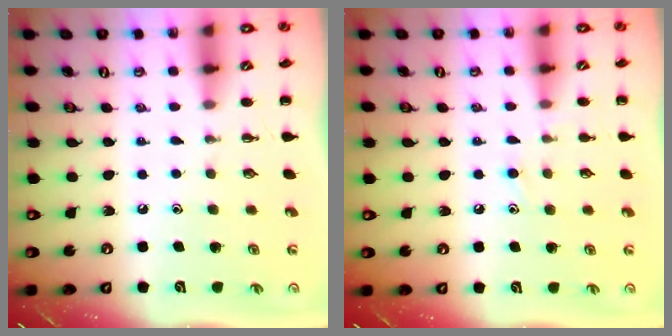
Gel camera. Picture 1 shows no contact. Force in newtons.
{"total": 8.4, "press": 8.0, "slide": 2.3}